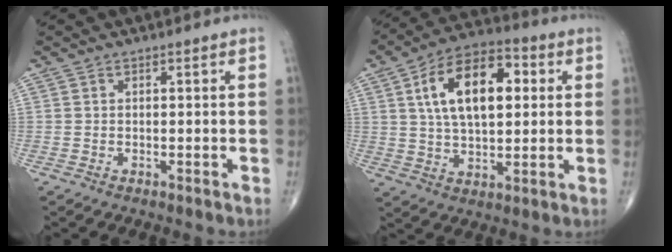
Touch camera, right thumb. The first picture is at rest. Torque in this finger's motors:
{"motor_torque": [-0.31, 0.93, 0.78, 0.51, 0.15]}